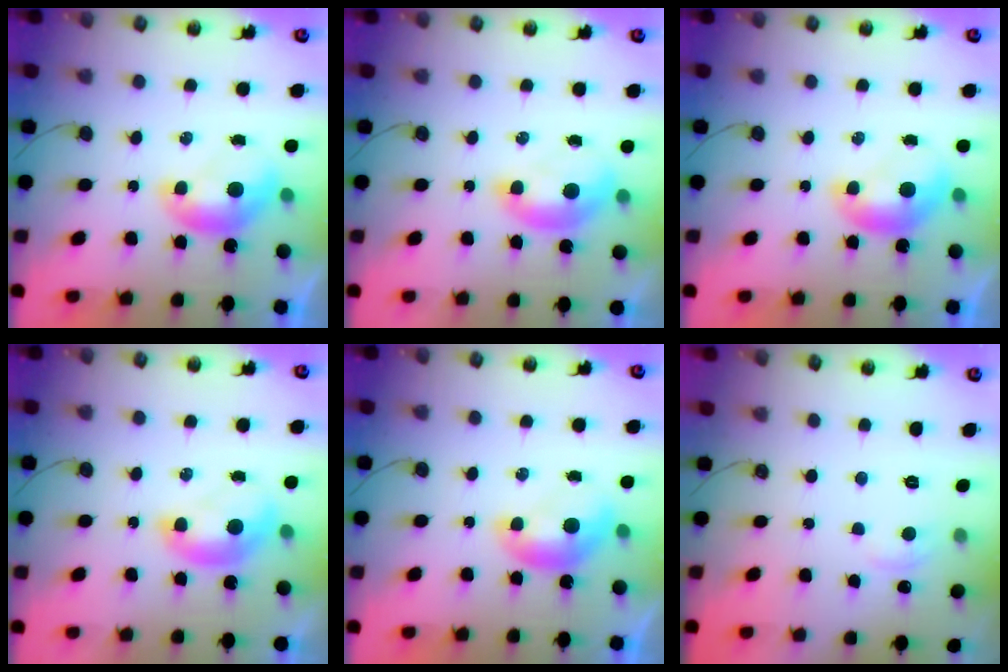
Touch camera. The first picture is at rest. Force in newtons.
{"total": 1.6, "press": 1.5, "slide": 0.6}
{"total": 0.0}
{"total": 1.3, "press": 1.3, "slide": 0.3}
{"total": 0.0}
{"total": 3.7, "press": 3.7, "slide": 0.3}